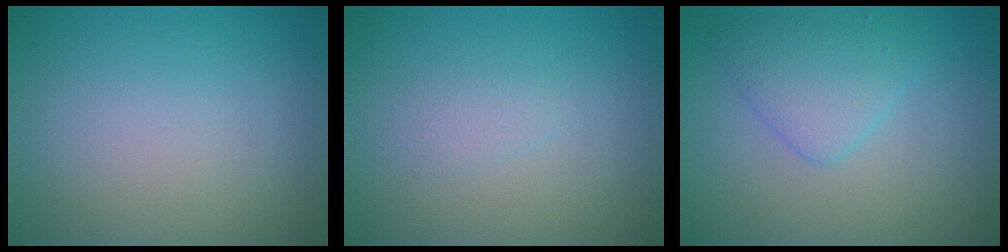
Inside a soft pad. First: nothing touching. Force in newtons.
{"total": 1.0, "press": 1.0, "slide": 0.0}
{"total": 3.1, "press": 3.1, "slide": 0.0}